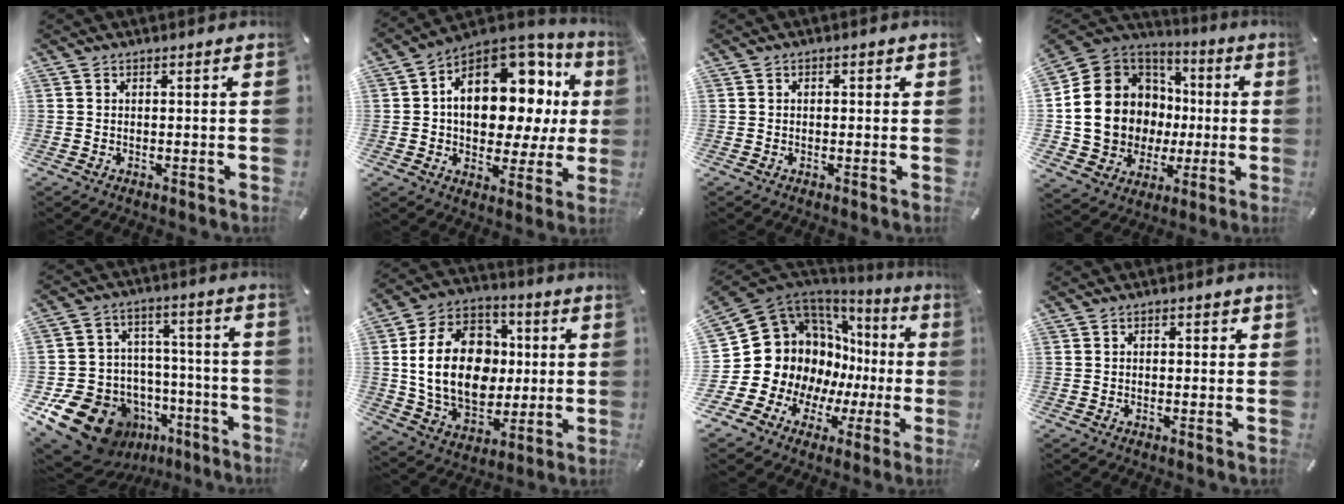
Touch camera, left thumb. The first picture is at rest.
{"total": 20.6, "force": [5.2, 13.2, 14.9], "torque": [-0.207, -0.041, 0.087]}
{"total": 1.1, "force": [-0.1, 0.9, 0.5], "torque": [-0.010, 0.006, -0.005]}
{"total": 15.7, "force": [-0.3, 14.6, 5.5], "torque": [-0.127, -0.025, 0.022]}
{"total": 19.0, "force": [-10.0, 13.9, 8.3], "torque": [-0.125, 0.054, -0.142]}
{"total": 20.7, "force": [0.7, 16.0, 13.1], "torque": [-0.253, 0.008, 0.018]}
{"total": 17.6, "force": [3.1, 15.3, 8.2], "torque": [-0.170, -0.061, 0.093]}
{"total": 1.2, "force": [-0.1, 0.9, 0.6], "torque": [-0.012, 0.007, -0.005]}